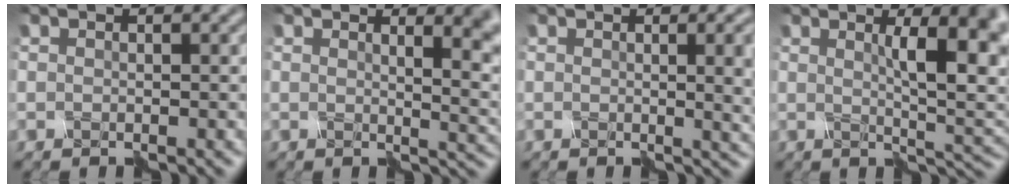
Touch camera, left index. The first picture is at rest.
{"total": 6.6, "force": [2.4, 2.5, 5.7], "torque": [-0.025, 0.010, 0.027]}
{"total": 6.4, "force": [0.6, 2.8, 5.7], "torque": [-0.029, 0.003, 0.008]}
{"total": 8.9, "force": [2.0, 2.4, 8.3], "torque": [-0.096, 0.008, 0.029]}